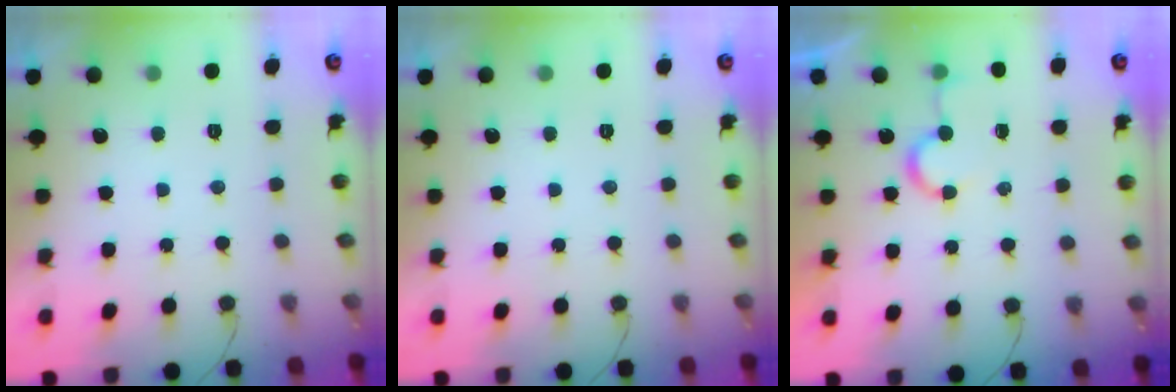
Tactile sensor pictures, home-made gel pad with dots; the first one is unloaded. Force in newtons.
{"total": 0.0}
{"total": 5.4, "press": 5.4, "slide": 0.4}